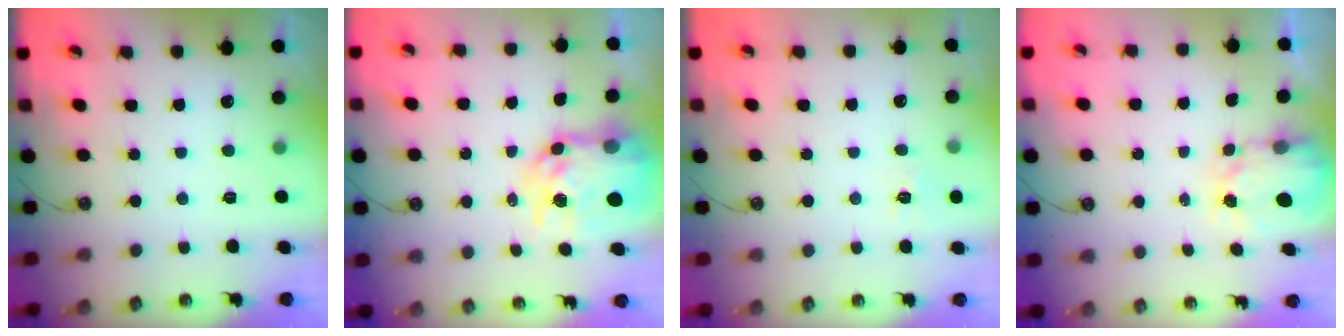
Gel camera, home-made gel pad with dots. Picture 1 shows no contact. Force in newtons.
{"total": 12.4, "press": 12.4, "slide": 1.1}
{"total": 6.2, "press": 6.2, "slide": 0.7}
{"total": 4.2, "press": 4.2, "slide": 0.6}